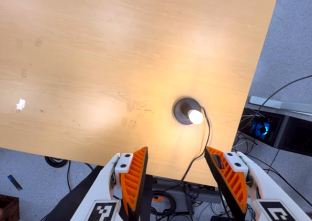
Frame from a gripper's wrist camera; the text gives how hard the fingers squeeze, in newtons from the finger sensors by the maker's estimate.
{"total": 0.0}